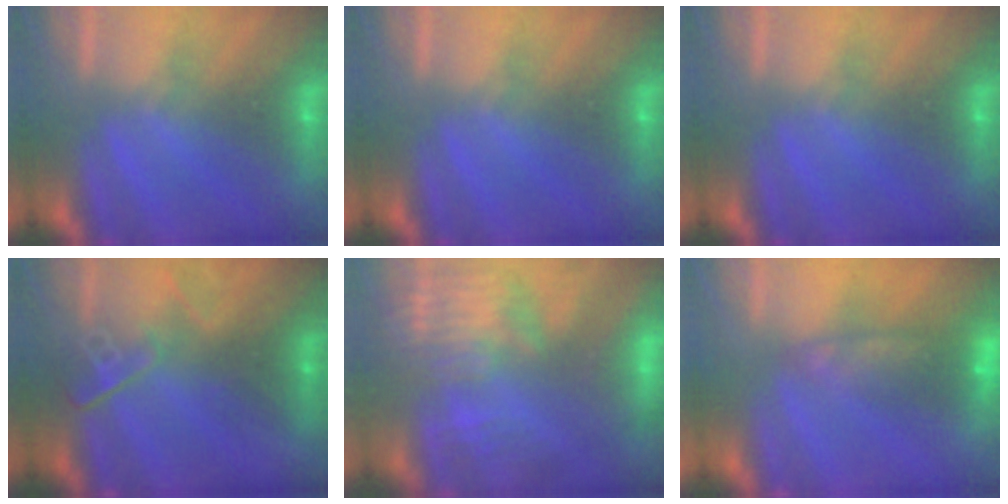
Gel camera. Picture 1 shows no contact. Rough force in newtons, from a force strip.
{"total": 0.0}
{"total": 0.0}
{"total": 2.5}
{"total": 7.3}
{"total": 10.8}